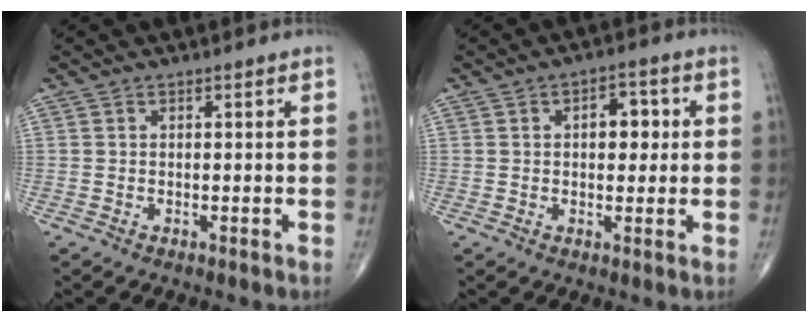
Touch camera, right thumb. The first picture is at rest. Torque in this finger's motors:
{"motor_torque": [0.20, 1.32, 0.63, 0.15, 0.00]}